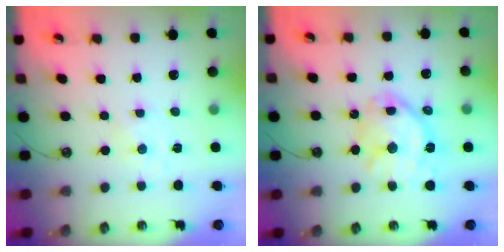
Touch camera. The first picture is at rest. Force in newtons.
{"total": 16.6, "press": 16.6, "slide": 1.5}